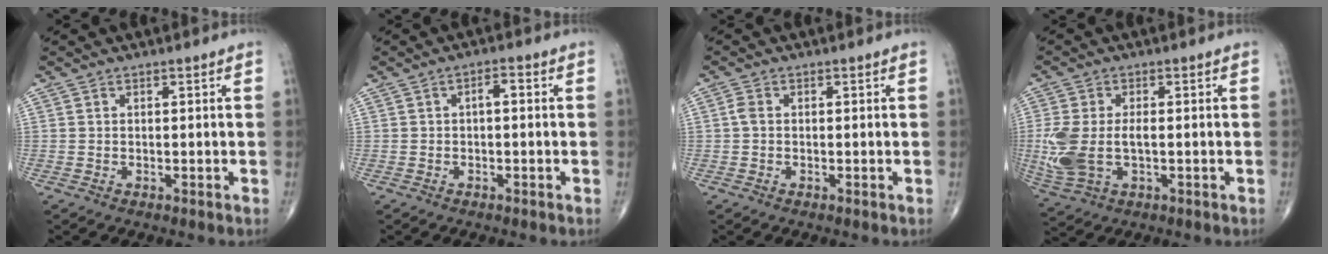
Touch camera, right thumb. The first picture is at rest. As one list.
[{"total": 1.9, "force": [0.0, 0.8, 1.7], "torque": [-0.021, 0.008, -0.005]}, {"total": 1.5, "force": [0.0, 1.0, 1.2], "torque": [-0.024, 0.003, -0.003]}, {"total": 10.4, "force": [-0.8, 5.9, 8.5], "torque": [-0.214, -0.001, -0.006]}]